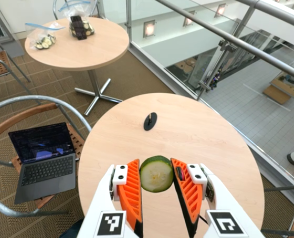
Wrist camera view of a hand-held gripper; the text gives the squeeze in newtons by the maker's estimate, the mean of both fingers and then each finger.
{"total": 7.6, "left": 8.1, "right": 7.2}